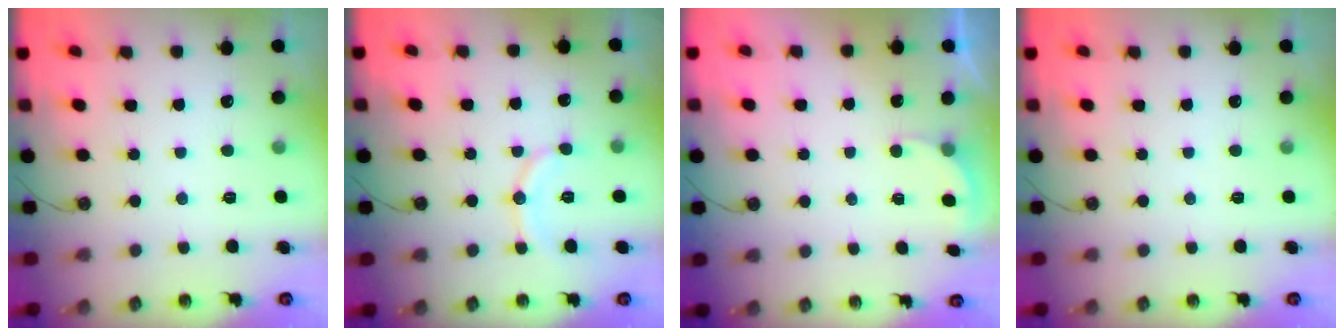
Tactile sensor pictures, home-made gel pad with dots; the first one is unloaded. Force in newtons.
{"total": 8.8, "press": 8.7, "slide": 0.7}
{"total": 2.3, "press": 2.1, "slide": 0.8}
{"total": 0.0}